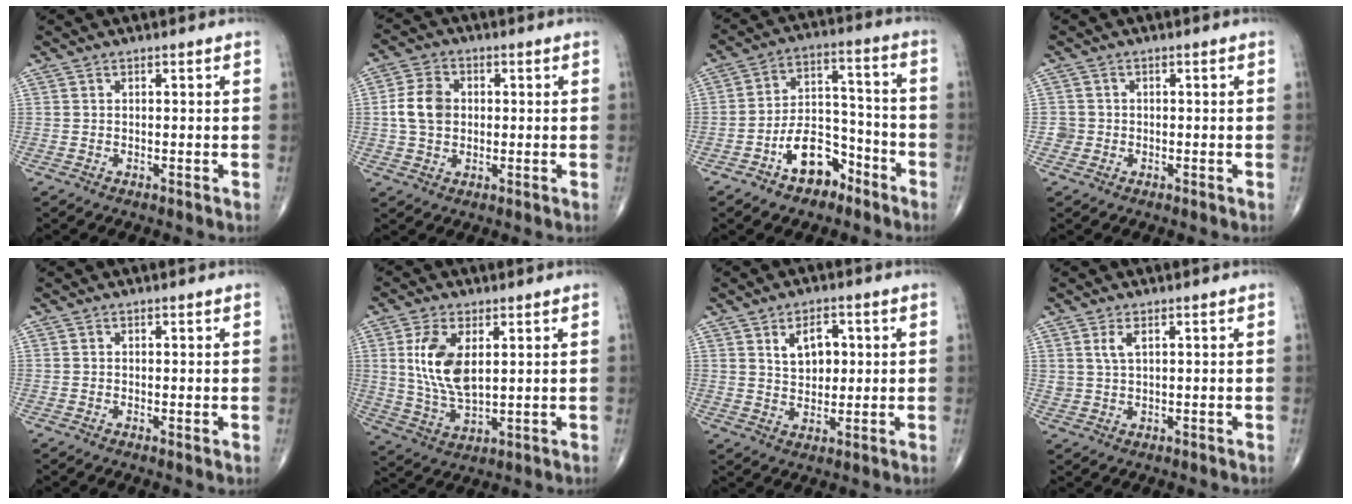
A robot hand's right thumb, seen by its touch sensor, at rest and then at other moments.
{"total": 7.1, "force": [0.3, 5.4, 4.5], "torque": [-0.078, 0.009, 0.002]}
{"total": 11.0, "force": [-6.3, 6.6, 6.1], "torque": [-0.075, 0.067, -0.106]}
{"total": 1.8, "force": [-0.4, 1.8, -0.1], "torque": [0.015, 0.008, -0.012]}
{"total": 0.7, "force": [0.0, 0.2, 0.7], "torque": [-0.015, -0.004, -0.003]}
{"total": 10.8, "force": [2.7, 5.4, 9.0], "torque": [-0.176, -0.016, 0.059]}
{"total": 6.5, "force": [2.0, 4.2, 4.5], "torque": [-0.049, -0.008, 0.035]}
{"total": 2.6, "force": [1.3, 1.1, 2.0], "torque": [-0.043, -0.003, 0.031]}